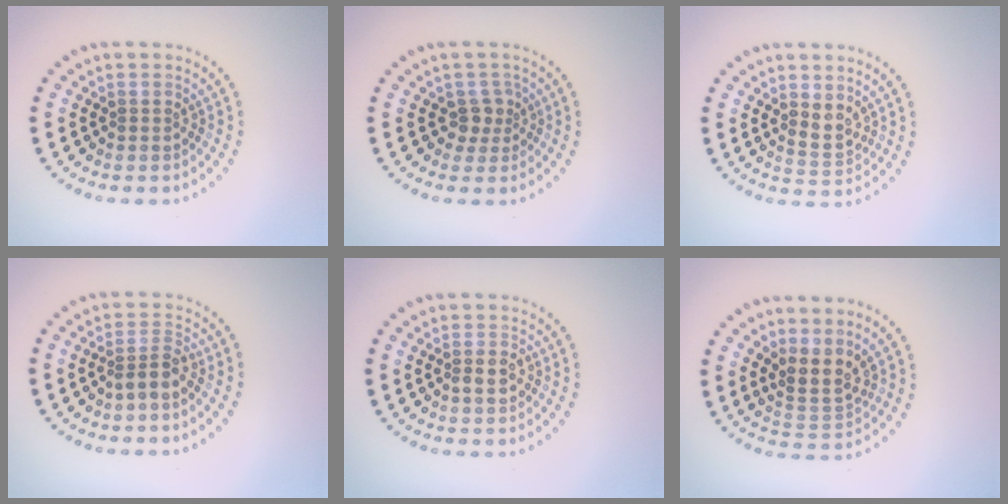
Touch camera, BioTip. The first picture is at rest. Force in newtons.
{"total": 1.8, "press": 1.3, "slide": 1.2}
{"total": 2.0, "press": 1.6, "slide": 1.2}
{"total": 2.2, "press": 1.7, "slide": 1.4}
{"total": 1.6, "press": 1.6, "slide": 0.2}
{"total": 3.0, "press": 2.0, "slide": 2.2}